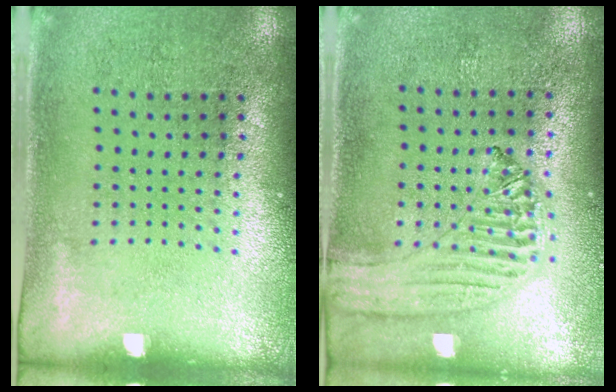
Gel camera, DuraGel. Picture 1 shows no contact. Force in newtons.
{"total": 1.2, "press": 1.2, "slide": 0.2}